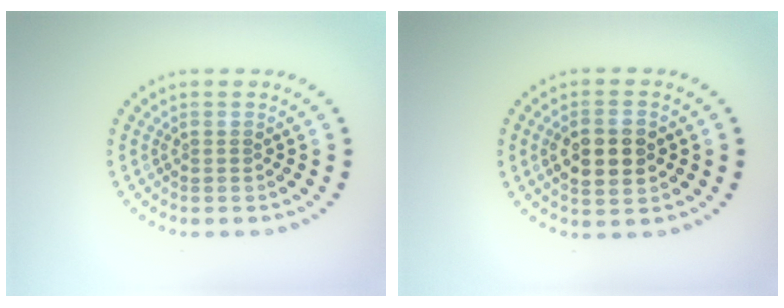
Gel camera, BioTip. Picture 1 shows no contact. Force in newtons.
{"total": 4.0, "press": 4.0, "slide": 0.4}